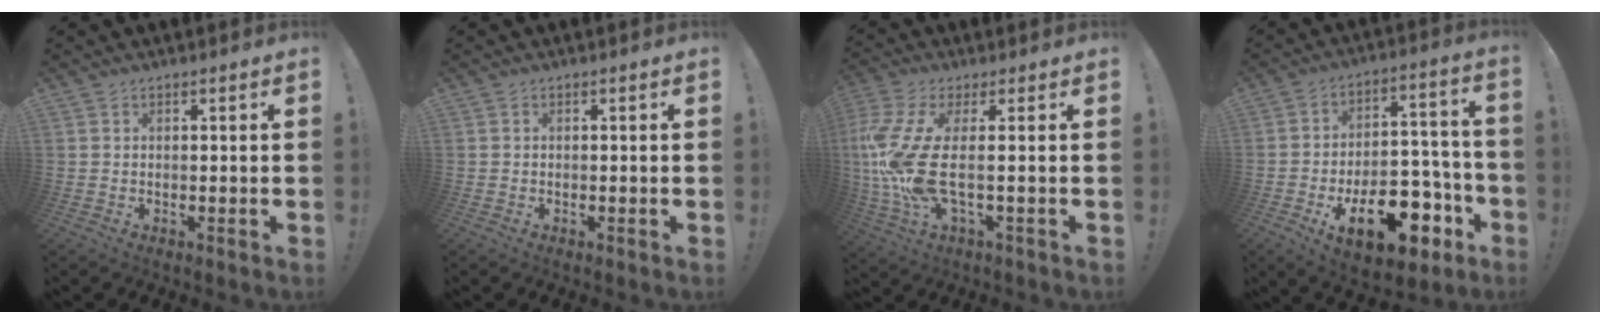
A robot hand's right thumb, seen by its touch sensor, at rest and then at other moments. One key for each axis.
{"total": 0.0}
{"total": 14.6, "fx": 0.3, "fy": 3.7, "fz": 14.1, "tx": -0.301, "ty": -0.027, "tz": 0.001}
{"total": 20.4, "fx": -9.3, "fy": 10.8, "fz": 14.6, "tx": -0.180, "ty": 0.064, "tz": -0.136}